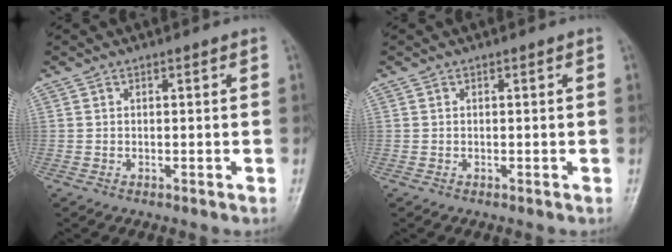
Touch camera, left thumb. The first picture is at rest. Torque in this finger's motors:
{"motor_torque": [0.00, 0.00, 0.00, 0.00, 0.00]}